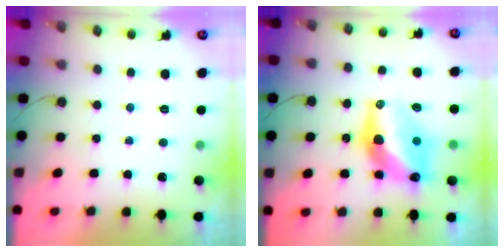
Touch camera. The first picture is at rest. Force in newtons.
{"total": 14.6, "press": 14.6, "slide": 0.9}